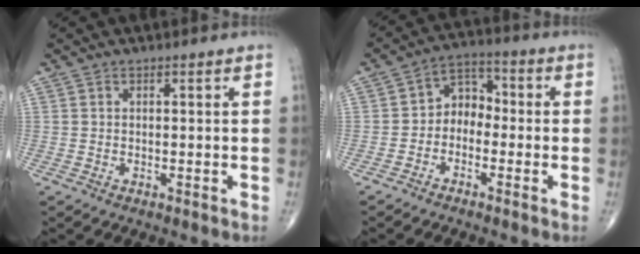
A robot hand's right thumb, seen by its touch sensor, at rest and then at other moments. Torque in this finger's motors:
{"motor_torque": [-0.10, 0.09, 0.37, -0.11, 0.08]}